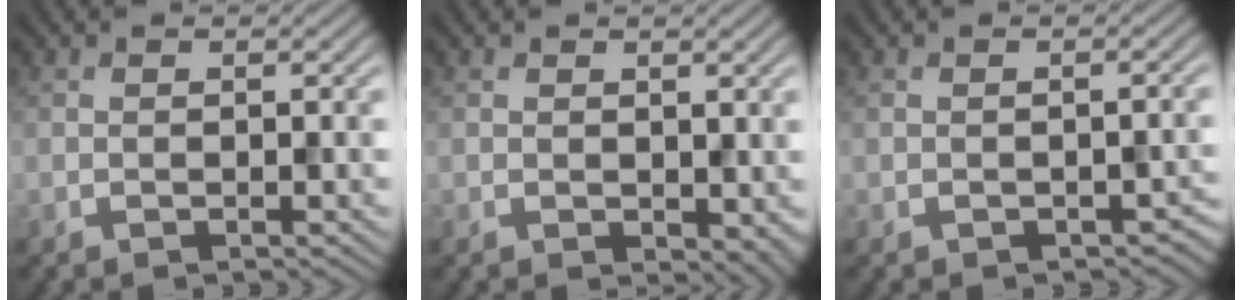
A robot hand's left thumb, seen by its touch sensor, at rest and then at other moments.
{"total": 1.7, "force": [0.3, 1.1, 1.2], "torque": [-0.019, -0.006, 0.010]}
{"total": 2.5, "force": [-1.3, 1.4, 1.6], "torque": [-0.020, -0.009, -0.012]}